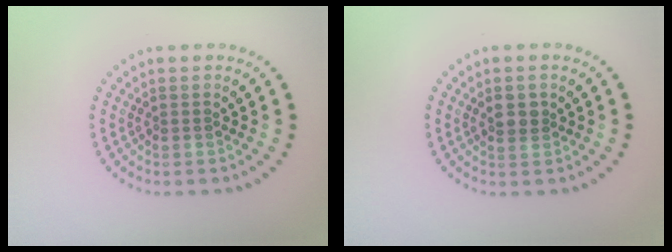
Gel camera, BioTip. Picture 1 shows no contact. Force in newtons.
{"total": 1.9, "press": 1.7, "slide": 0.8}